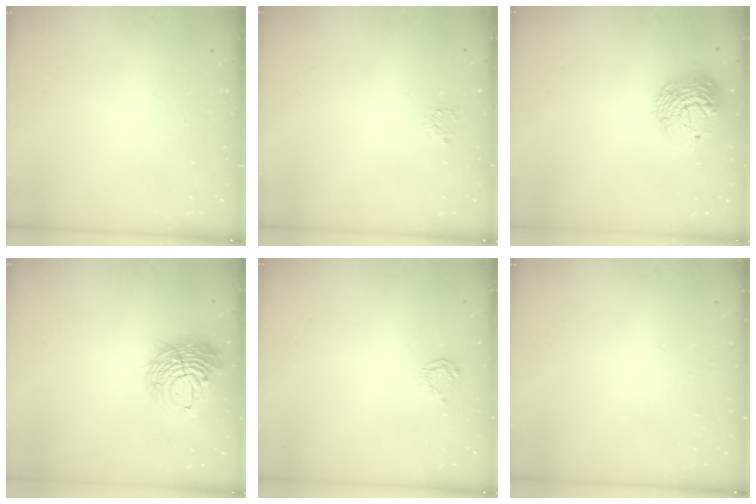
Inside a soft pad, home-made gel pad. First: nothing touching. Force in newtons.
{"total": 2.3, "press": 2.3, "slide": 0.2}
{"total": 11.4, "press": 11.3, "slide": 1.0}
{"total": 13.2, "press": 13.1, "slide": 1.5}
{"total": 3.2, "press": 3.2, "slide": 0.4}
{"total": 0.0}